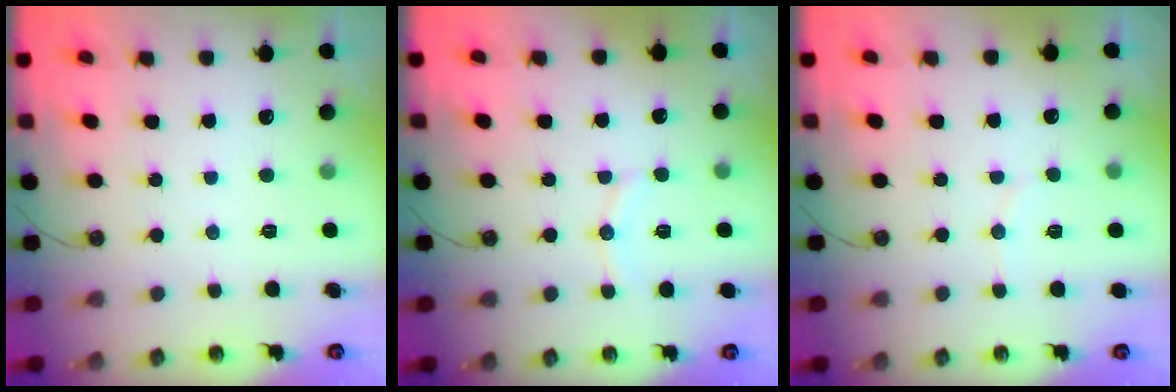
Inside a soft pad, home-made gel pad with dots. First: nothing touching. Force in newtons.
{"total": 6.2, "press": 5.9, "slide": 1.9}
{"total": 3.8, "press": 3.6, "slide": 1.2}